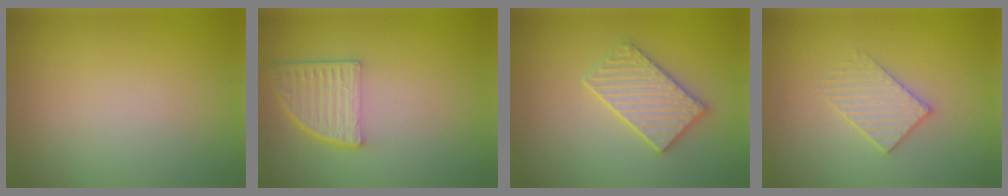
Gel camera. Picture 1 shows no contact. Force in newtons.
{"total": 4.5, "press": 3.4, "slide": 3.0}
{"total": 3.4, "press": 3.3, "slide": 0.8}
{"total": 2.7, "press": 2.7, "slide": 0.5}